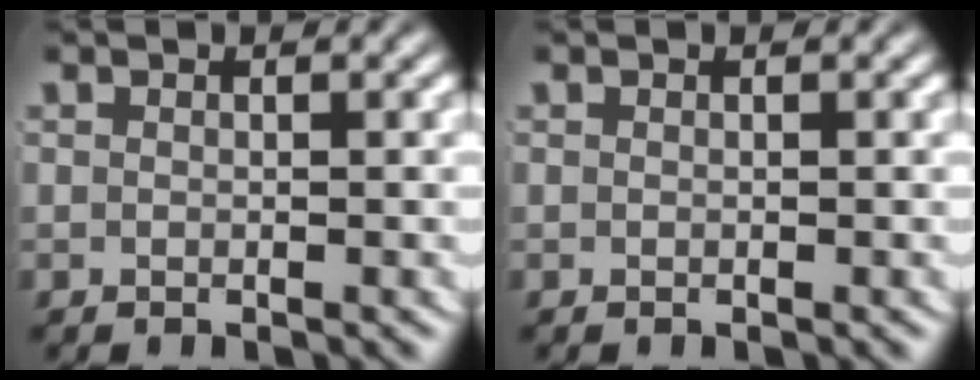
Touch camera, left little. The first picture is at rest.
{"total": 0.0}